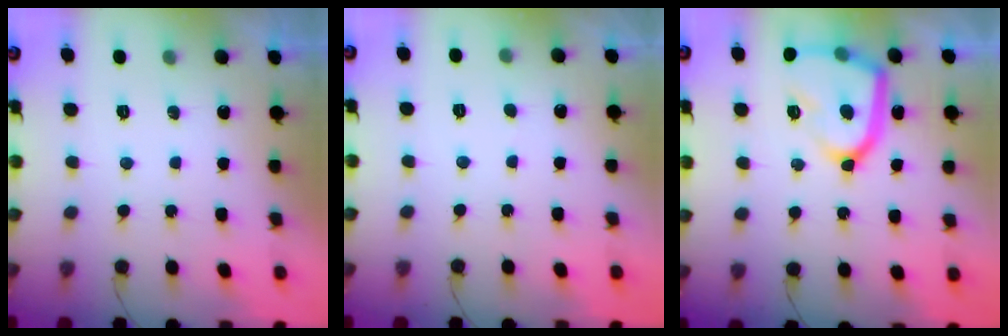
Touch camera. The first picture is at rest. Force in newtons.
{"total": 2.5, "press": 2.5, "slide": 0.3}
{"total": 16.4, "press": 16.4, "slide": 1.4}